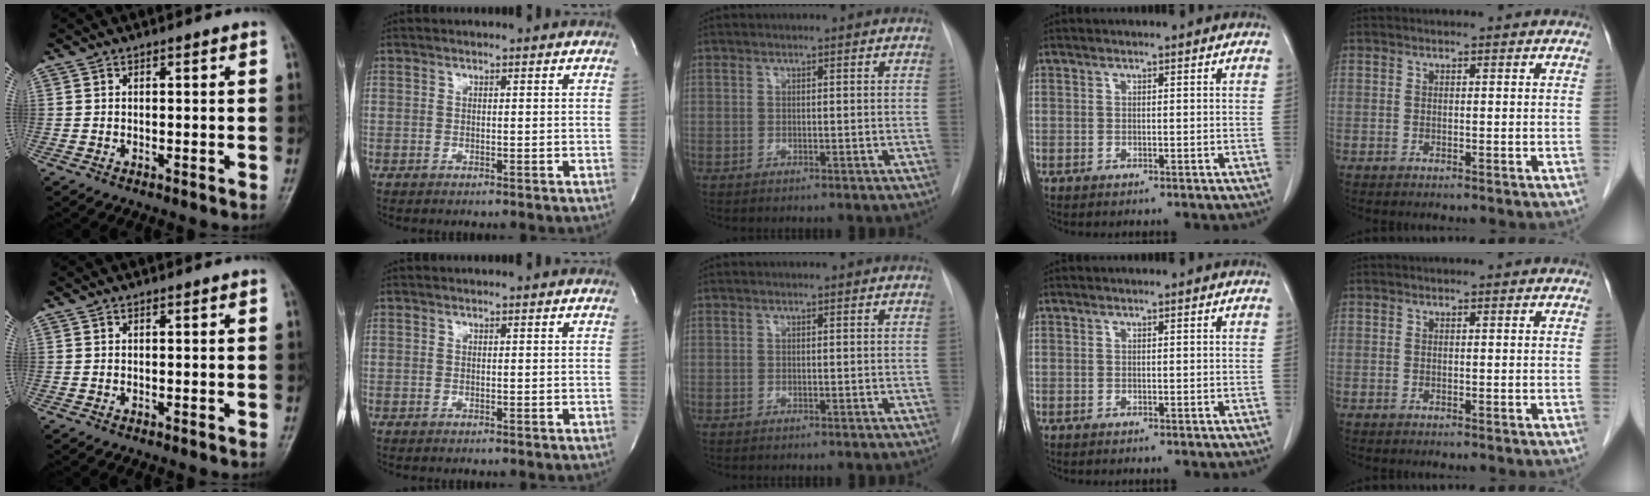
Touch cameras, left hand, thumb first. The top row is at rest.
{}